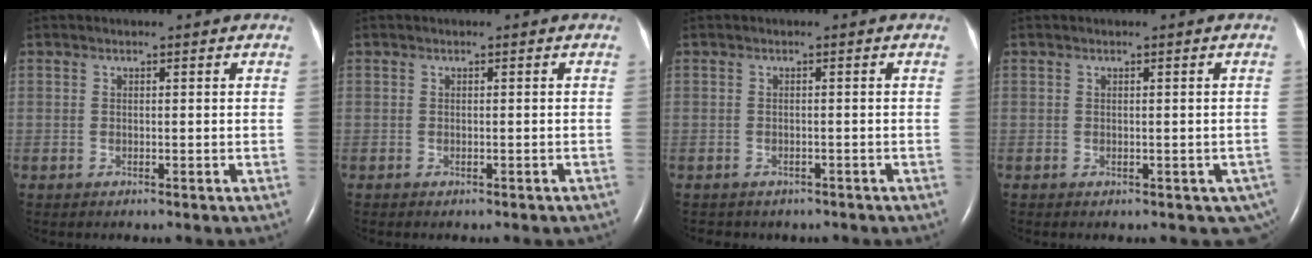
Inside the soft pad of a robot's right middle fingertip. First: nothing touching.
{"total": 0.8, "force": [-0.6, 0.3, 0.3], "torque": [-0.005, 0.000, -0.006]}
{"total": 3.6, "force": [-3.0, 1.9, 0.6], "torque": [-0.014, 0.004, -0.033]}
{"total": 3.1, "force": [-1.4, 1.9, 1.9], "torque": [-0.004, 0.000, -0.014]}